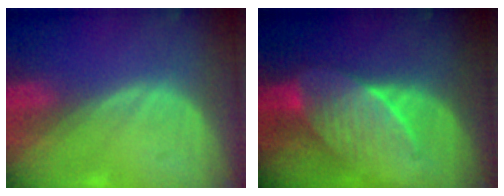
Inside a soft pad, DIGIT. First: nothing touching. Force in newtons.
{"total": 7.3, "press": 7.1, "slide": 1.6}